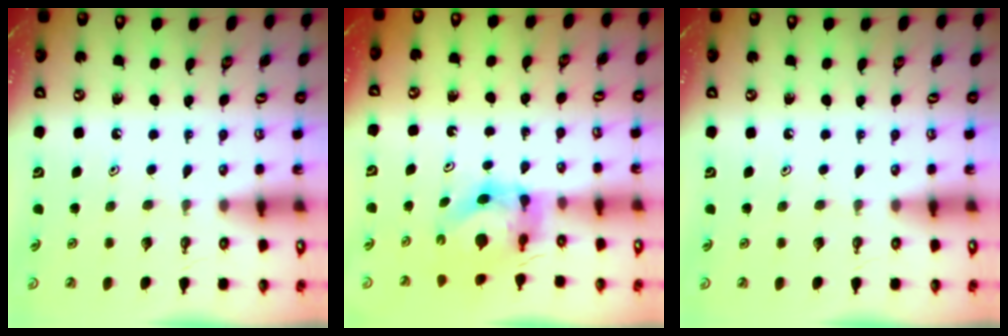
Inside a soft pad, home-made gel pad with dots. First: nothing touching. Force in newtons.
{"total": 5.2, "press": 5.2, "slide": 0.4}
{"total": 0.0}